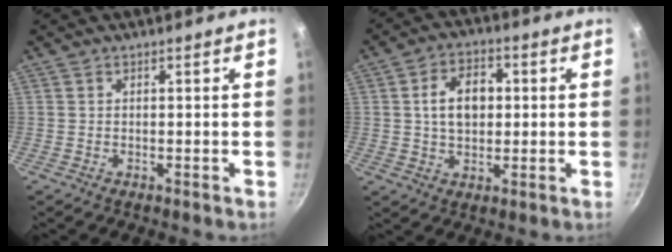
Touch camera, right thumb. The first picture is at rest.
{"total": 8.8, "force": [1.1, 6.1, 6.3], "torque": [-0.082, 0.012, 0.014]}